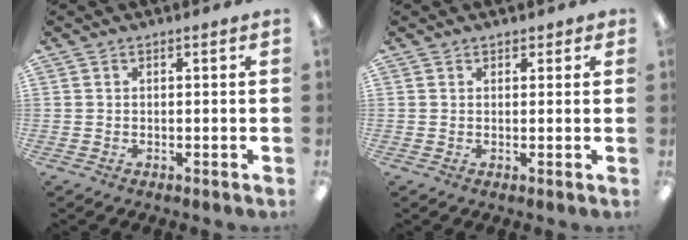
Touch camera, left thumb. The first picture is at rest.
{"total": 1.6, "force": [1.1, 1.1, 0.0], "torque": [0.007, 0.000, 0.018]}